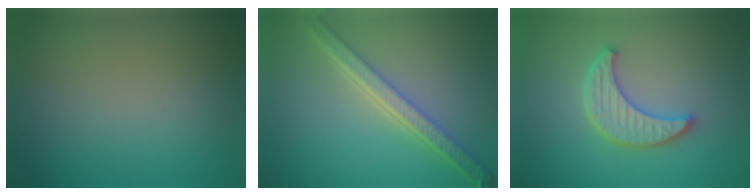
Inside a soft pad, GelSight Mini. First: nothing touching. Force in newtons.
{"total": 5.2, "press": 4.0, "slide": 3.3}
{"total": 3.8, "press": 3.5, "slide": 1.4}